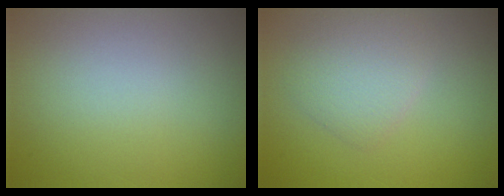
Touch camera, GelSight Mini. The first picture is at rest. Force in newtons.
{"total": 2.8, "press": 2.8, "slide": 0.1}